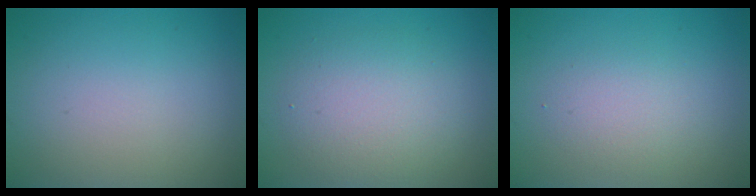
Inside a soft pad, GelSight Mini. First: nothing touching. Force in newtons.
{"total": 4.4, "press": 4.4, "slide": 0.2}
{"total": 2.0, "press": 2.0, "slide": 0.2}